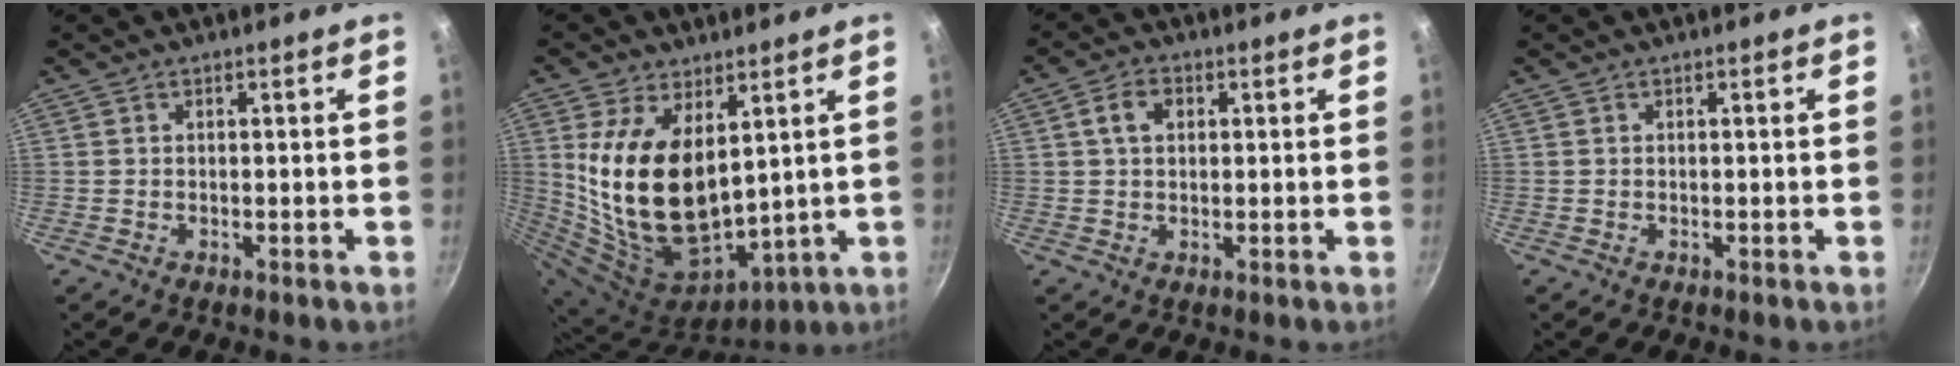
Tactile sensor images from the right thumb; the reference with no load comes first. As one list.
[{"total": 21.0, "force": [4.6, 12.2, 16.4], "torque": [-0.301, -0.047, 0.106]}, {"total": 4.5, "force": [1.2, 3.1, 3.0], "torque": [-0.043, 0.007, 0.016]}, {"total": 0.0}]